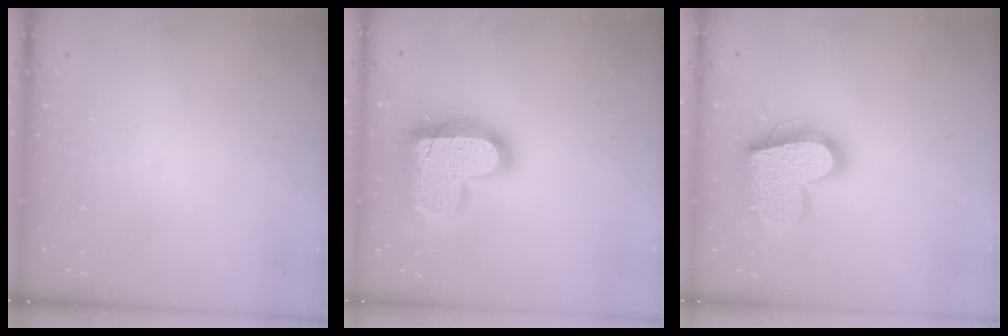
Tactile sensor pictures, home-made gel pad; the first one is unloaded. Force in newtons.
{"total": 20.2, "press": 20.1, "slide": 1.3}
{"total": 19.5, "press": 19.4, "slide": 1.6}